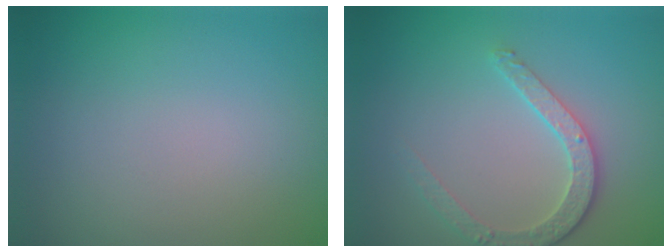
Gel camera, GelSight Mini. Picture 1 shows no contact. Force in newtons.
{"total": 3.1, "press": 2.8, "slide": 1.5}